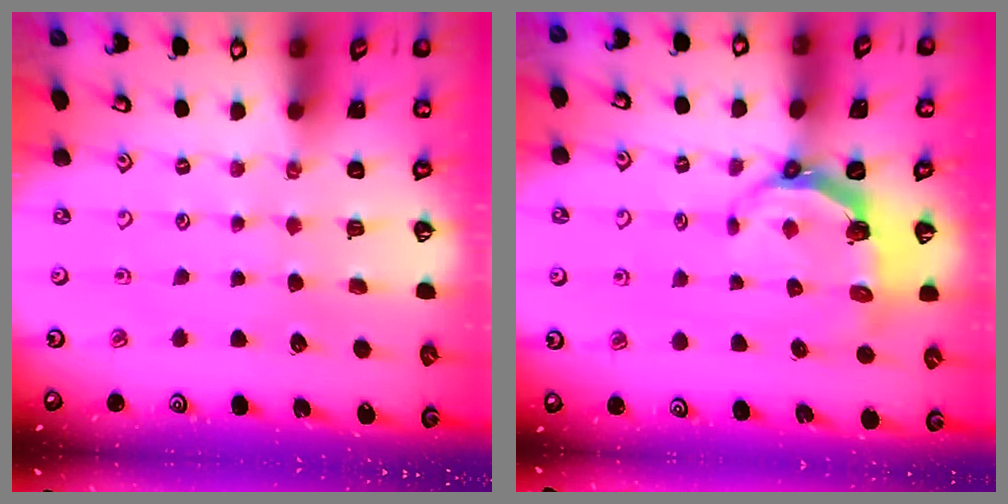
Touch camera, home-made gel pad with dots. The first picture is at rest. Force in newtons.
{"total": 5.7, "press": 4.3, "slide": 3.8}